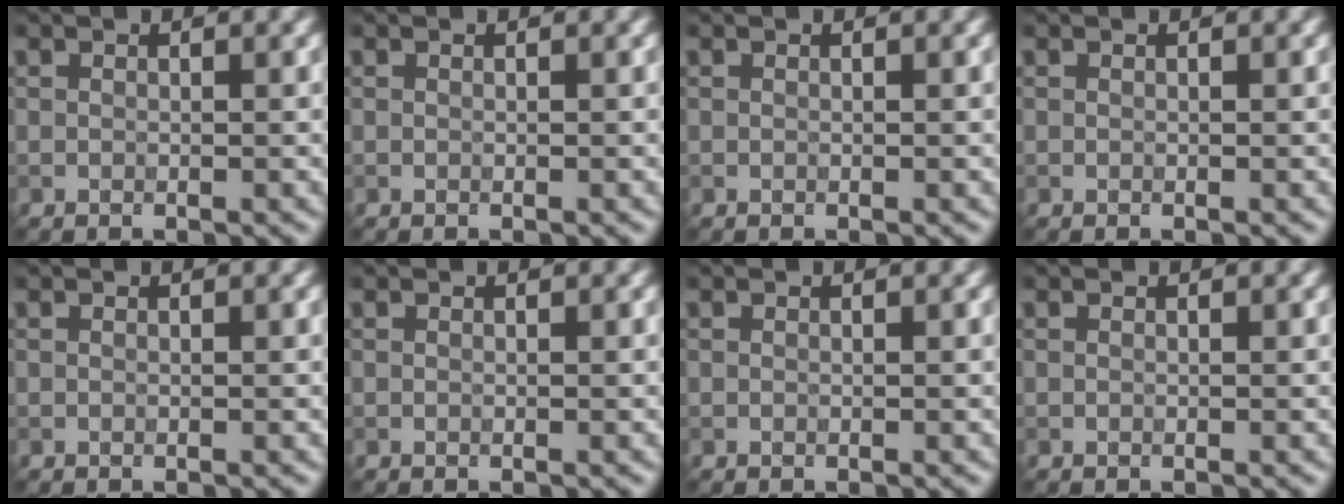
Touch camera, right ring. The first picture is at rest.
{"total": 0.0}
{"total": 0.0}
{"total": 0.0}
{"total": 0.0}
{"total": 0.0}
{"total": 0.0}
{"total": 0.0}